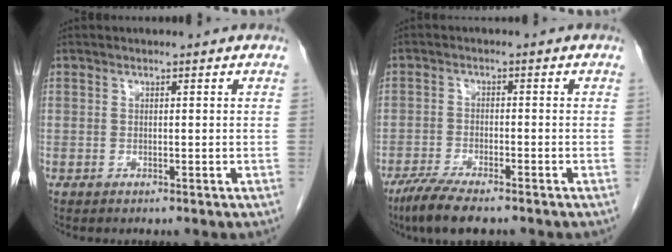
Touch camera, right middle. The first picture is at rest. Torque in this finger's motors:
{"motor_torque": [0.85, -0.69, 0.08, 0.07]}